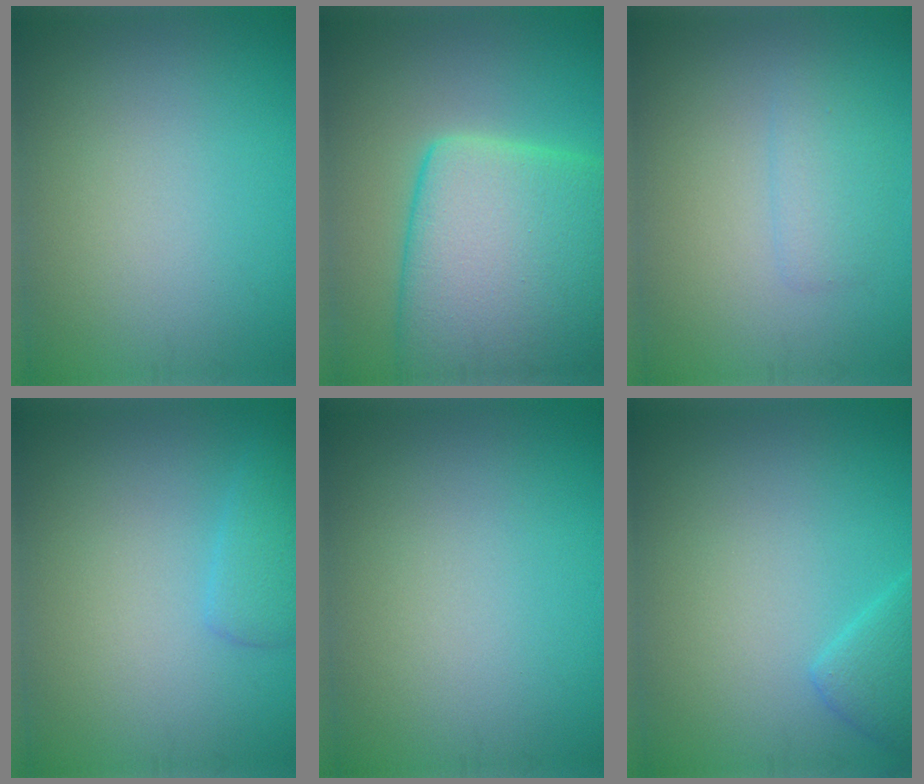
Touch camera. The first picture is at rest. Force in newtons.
{"total": 14.0, "press": 14.0, "slide": 0.9}
{"total": 1.7, "press": 1.7, "slide": 0.0}
{"total": 2.0, "press": 1.9, "slide": 0.2}
{"total": 0.0}
{"total": 2.2, "press": 2.2, "slide": 0.1}